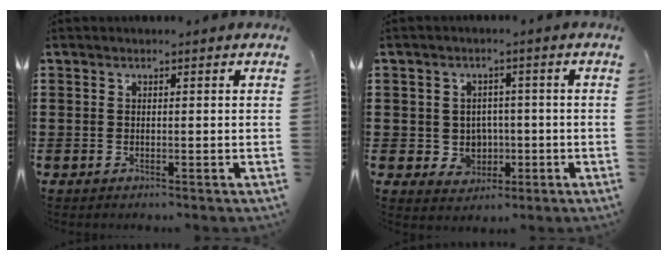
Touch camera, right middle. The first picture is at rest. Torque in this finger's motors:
{"motor_torque": [0.79, -0.26, 0.09, 0.03]}